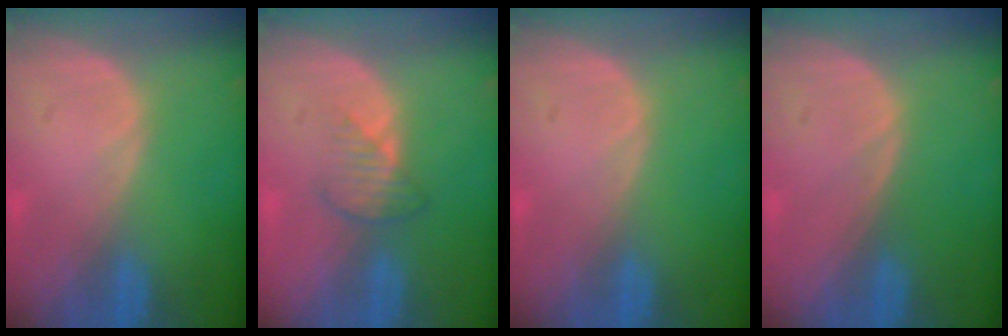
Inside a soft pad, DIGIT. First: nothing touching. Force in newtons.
{"total": 3.0, "press": 2.8, "slide": 1.1}
{"total": 0.0}
{"total": 0.0}